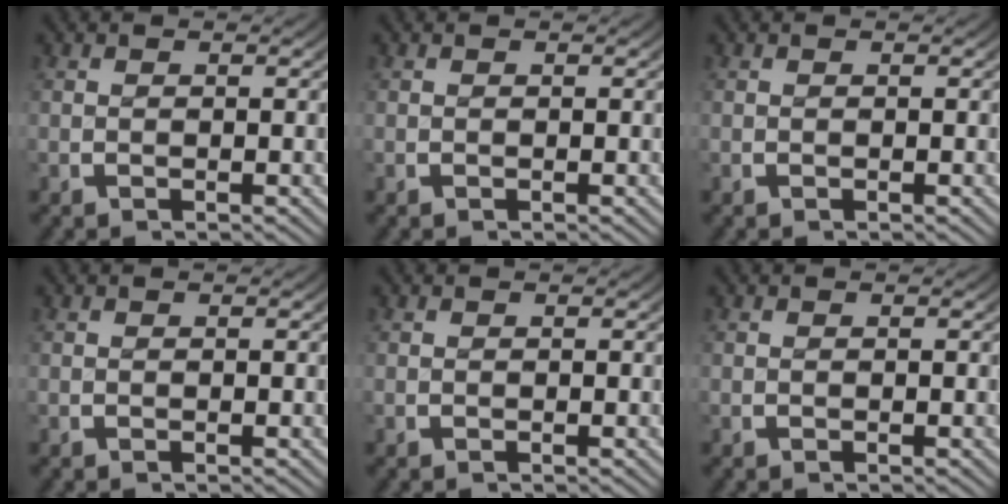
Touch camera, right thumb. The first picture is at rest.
{"total": 0.0}
{"total": 0.0}
{"total": 0.0}
{"total": 0.0}
{"total": 0.0}